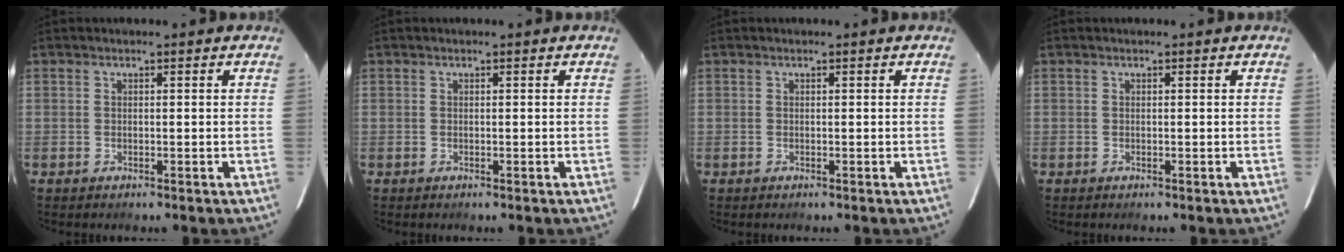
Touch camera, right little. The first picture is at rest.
{"total": 0.0}
{"total": 0.0}
{"total": 0.0}